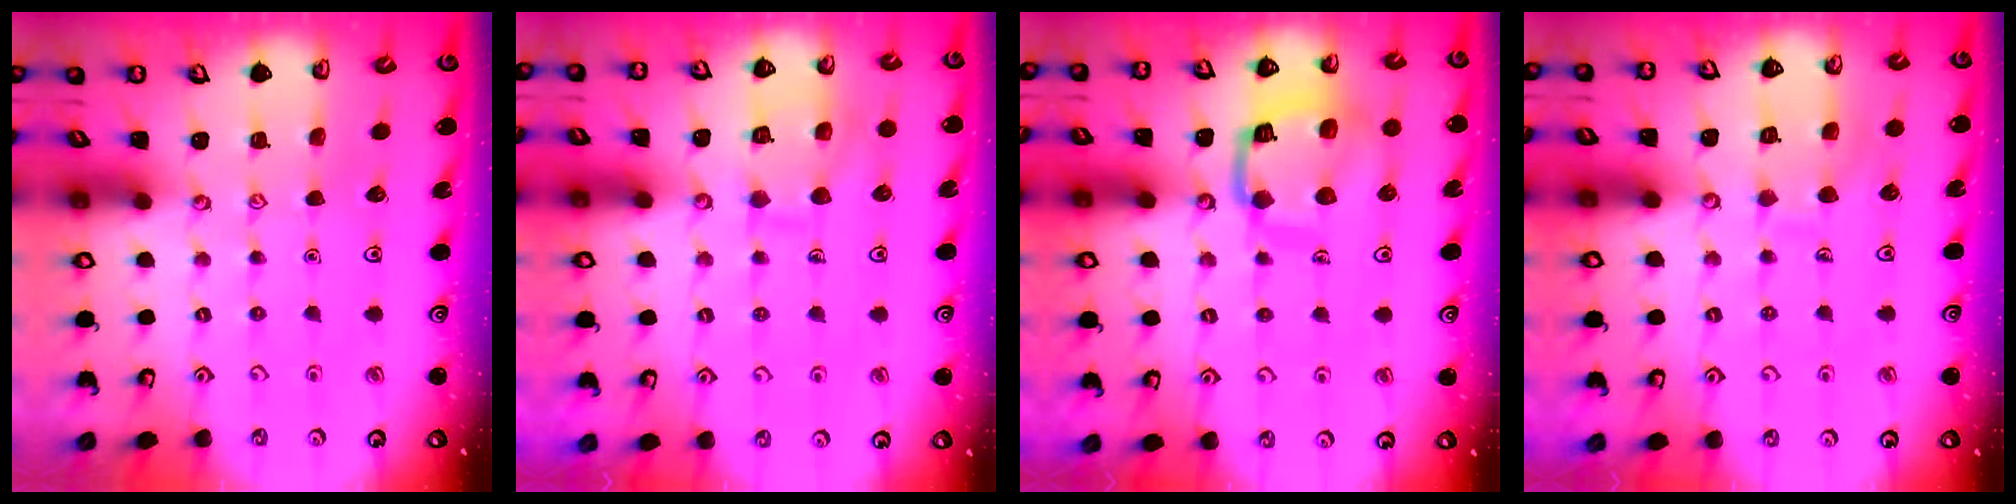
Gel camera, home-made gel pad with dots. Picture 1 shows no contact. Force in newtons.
{"total": 10.6, "press": 10.6, "slide": 0.9}
{"total": 13.1, "press": 13.0, "slide": 1.5}
{"total": 7.9, "press": 7.8, "slide": 0.6}